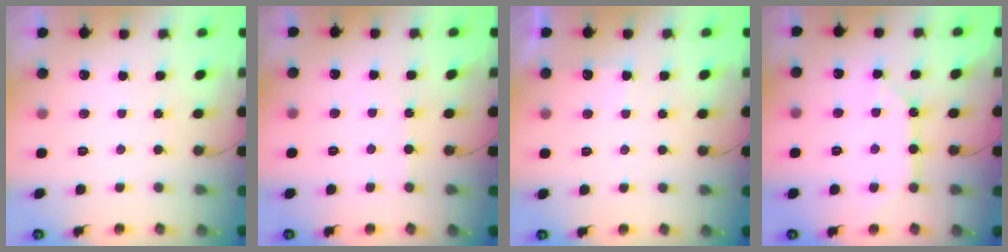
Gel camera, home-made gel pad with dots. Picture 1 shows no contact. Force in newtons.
{"total": 1.3, "press": 1.2, "slide": 0.3}
{"total": 6.3, "press": 6.3, "slide": 0.7}
{"total": 10.8, "press": 10.7, "slide": 1.1}